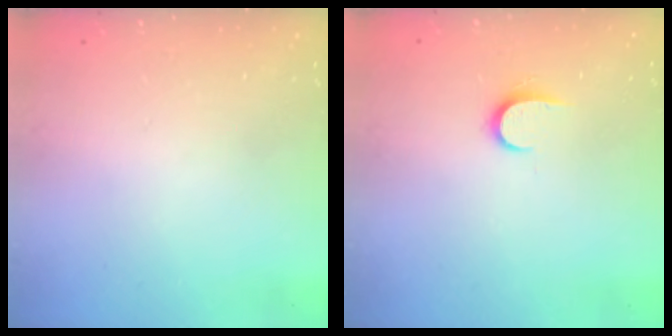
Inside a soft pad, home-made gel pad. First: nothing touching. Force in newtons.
{"total": 6.2, "press": 6.1, "slide": 0.6}